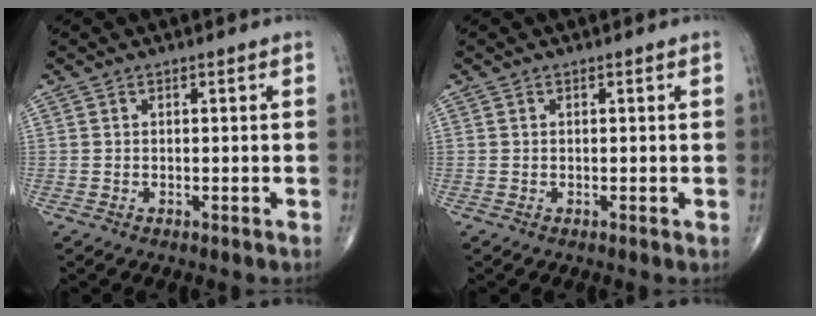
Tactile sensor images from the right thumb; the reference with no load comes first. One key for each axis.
{"total": 0.0}